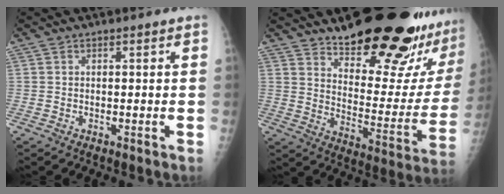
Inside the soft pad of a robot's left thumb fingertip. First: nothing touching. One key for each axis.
{"total": 26.0, "fx": 20.1, "fy": 6.5, "fz": 15.1, "tx": -0.180, "ty": -0.135, "tz": 0.279}